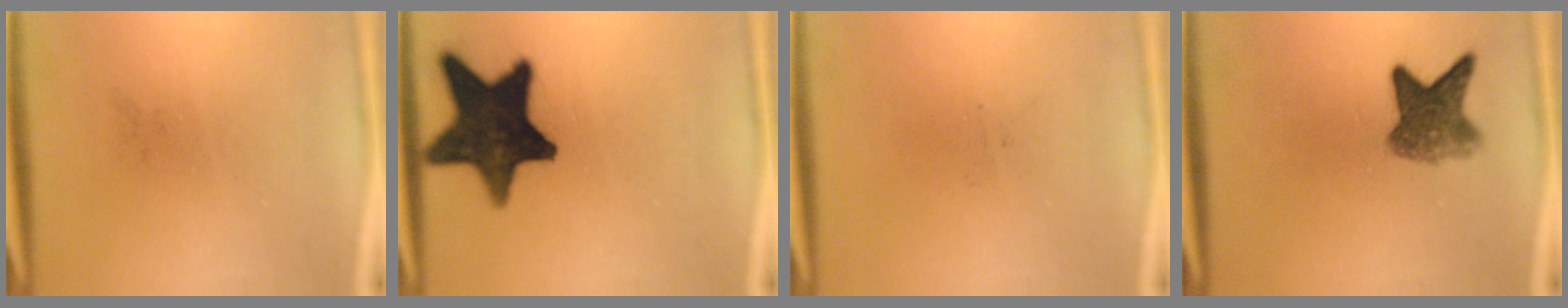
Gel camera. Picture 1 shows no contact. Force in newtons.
{"total": 16.8}
{"total": 0.0}
{"total": 6.0}